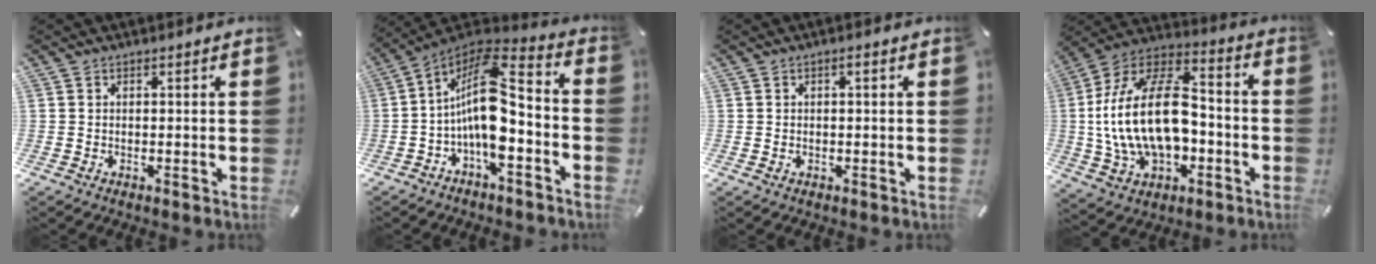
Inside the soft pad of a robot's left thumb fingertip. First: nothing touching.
{"total": 13.8, "force": [-2.5, 5.8, 12.2], "torque": [-0.243, -0.015, -0.046]}
{"total": 1.3, "force": [0.1, 0.4, 1.2], "torque": [-0.023, 0.002, 0.001]}
{"total": 24.1, "force": [-1.8, 15.3, 18.5], "torque": [-0.364, 0.016, -0.024]}